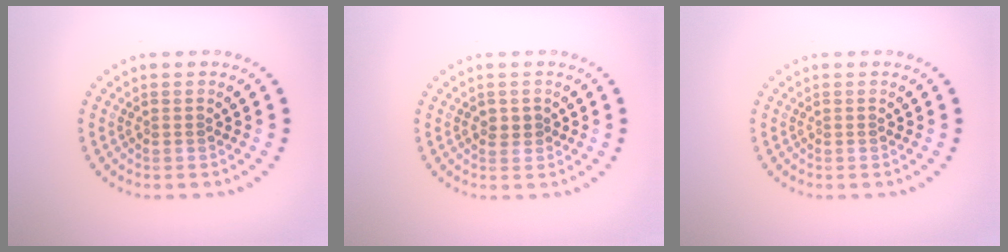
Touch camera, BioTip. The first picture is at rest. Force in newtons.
{"total": 1.3, "press": 1.2, "slide": 0.4}
{"total": 0.0}